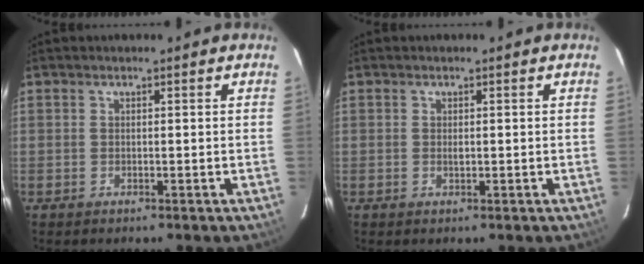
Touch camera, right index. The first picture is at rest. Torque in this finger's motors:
{"motor_torque": [0.02, 0.07, 0.00, 0.00]}